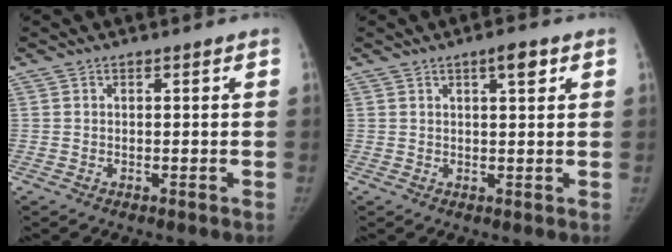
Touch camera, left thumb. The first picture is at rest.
{"total": 3.4, "force": [1.8, 1.0, 2.7], "torque": [-0.033, -0.005, 0.026]}